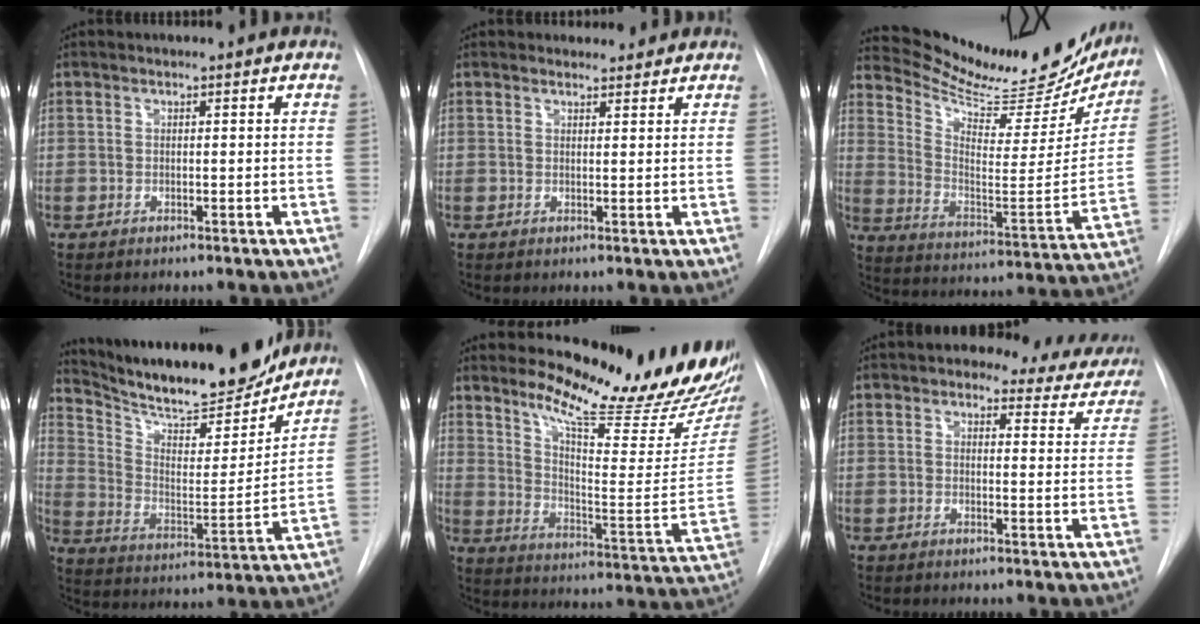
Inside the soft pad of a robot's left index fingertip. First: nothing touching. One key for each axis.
{"total": 2.5, "fx": 2.3, "fy": 1.0, "fz": -0.1, "tx": 0.002, "ty": 0.004, "tz": 0.027}
{"total": 26.8, "fx": 23.7, "fy": 6.6, "fz": 10.6, "tx": -0.163, "ty": -0.061, "tz": 0.321}
{"total": 22.5, "fx": 20.2, "fy": 3.9, "fz": 9.0, "tx": -0.159, "ty": -0.022, "tz": 0.306}
{"total": 21.0, "fx": 18.5, "fy": 2.3, "fz": 9.7, "tx": -0.144, "ty": -0.103, "tz": 0.248}
{"total": 10.5, "fx": 9.1, "fy": 4.4, "fz": 2.8, "tx": 0.000, "ty": -0.004, "tz": 0.078}